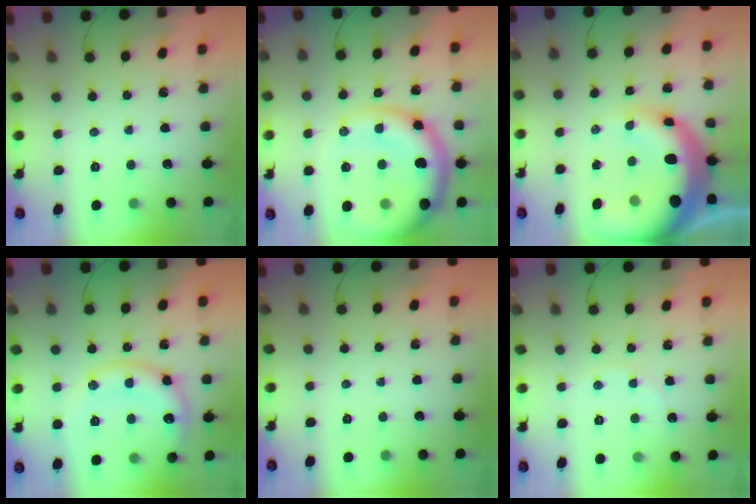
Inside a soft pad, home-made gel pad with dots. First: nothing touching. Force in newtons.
{"total": 16.4, "press": 15.8, "slide": 4.5}
{"total": 18.4, "press": 18.0, "slide": 4.0}
{"total": 15.6, "press": 15.6, "slide": 1.5}
{"total": 0.0}
{"total": 3.5, "press": 3.4, "slide": 1.0}